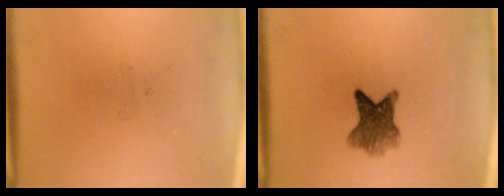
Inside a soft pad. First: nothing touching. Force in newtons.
{"total": 5.9}